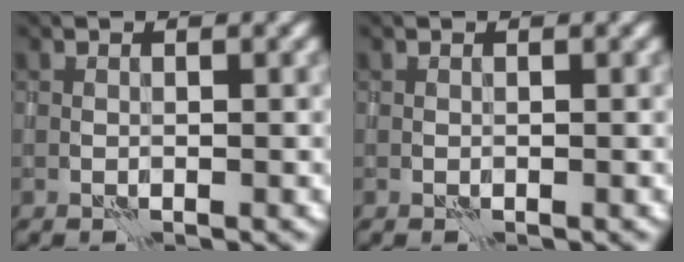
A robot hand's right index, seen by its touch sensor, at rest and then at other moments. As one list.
[{"total": 0.0}]